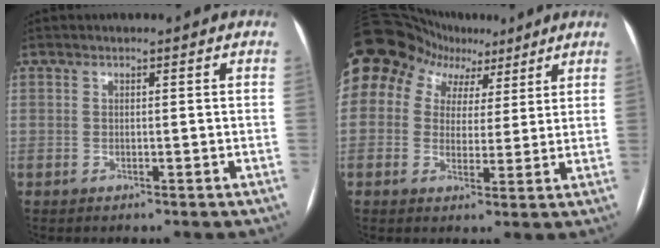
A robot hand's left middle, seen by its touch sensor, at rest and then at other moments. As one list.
[{"total": 14.7, "force": [8.3, 11.1, 5.0], "torque": [-0.100, 0.069, 0.133]}]